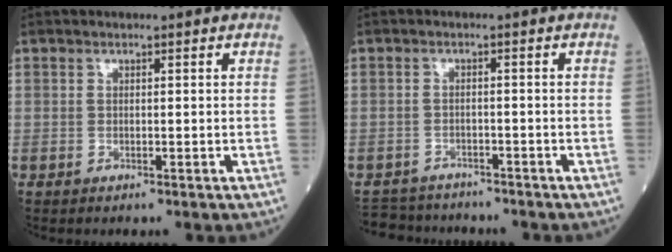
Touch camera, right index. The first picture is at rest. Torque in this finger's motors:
{"motor_torque": [-0.26, -0.20, -0.90, -0.21]}